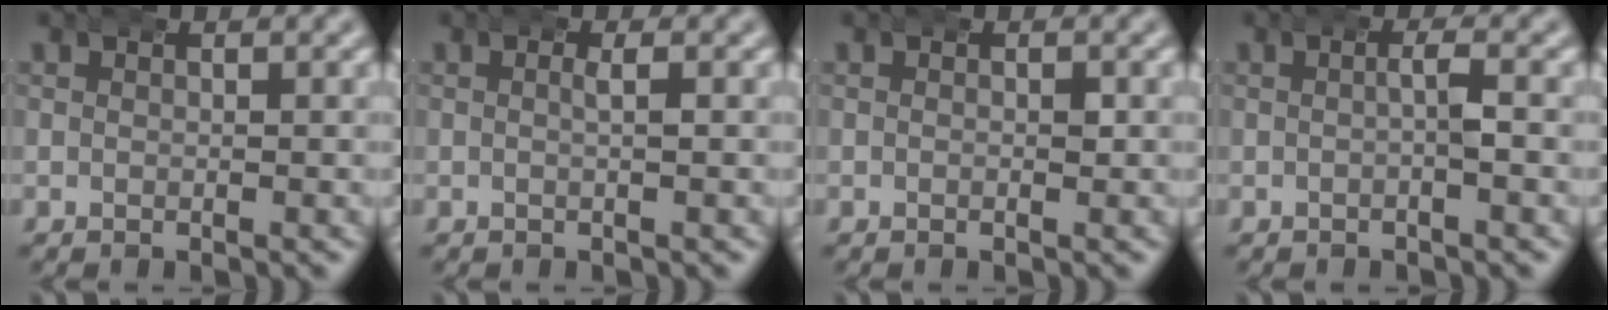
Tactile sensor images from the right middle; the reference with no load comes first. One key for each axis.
{"total": 1.3, "fx": 0.2, "fy": 0.3, "fz": 1.2, "tx": -0.016, "ty": 0.009, "tz": -0.003}
{"total": 0.6, "fx": 0.1, "fy": 0.2, "fz": 0.5, "tx": -0.007, "ty": 0.001, "tz": -0.002}
{"total": 1.6, "fx": 0.1, "fy": 0.4, "fz": 1.6, "tx": -0.019, "ty": 0.008, "tz": -0.005}